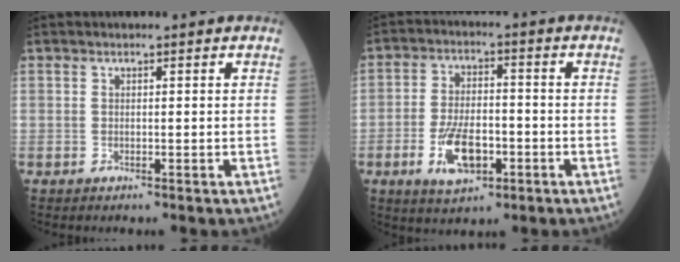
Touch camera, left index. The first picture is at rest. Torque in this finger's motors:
{"motor_torque": [1.35, 0.73, 0.24, 0.06]}